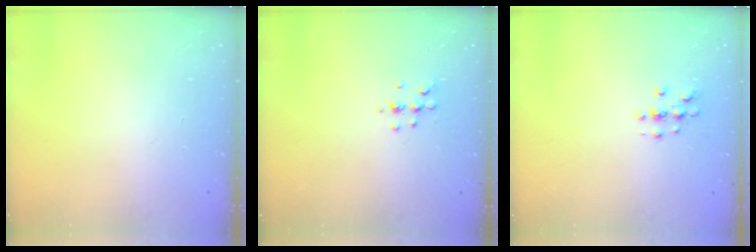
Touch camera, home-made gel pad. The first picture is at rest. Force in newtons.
{"total": 5.3, "press": 5.1, "slide": 1.5}
{"total": 3.0, "press": 3.0, "slide": 0.3}